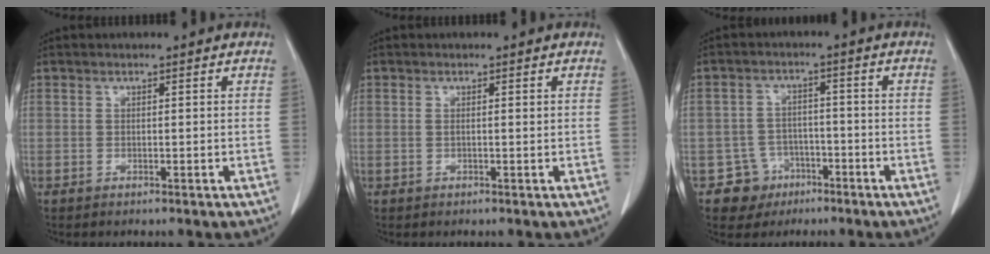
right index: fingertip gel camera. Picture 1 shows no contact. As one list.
[{"total": 0.8, "force": [0.3, 0.1, 0.7], "torque": [-0.014, 0.002, 0.008]}, {"total": 5.7, "force": [-2.9, 4.9, -0.3], "torque": [0.015, 0.015, -0.041]}]